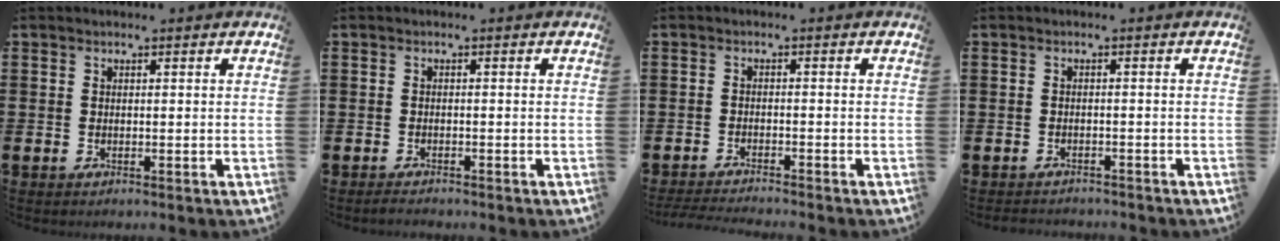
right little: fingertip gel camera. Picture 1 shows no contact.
{"total": 0.7, "force": [-0.7, 0.2, 0.2], "torque": [-0.005, -0.002, -0.015]}
{"total": 1.8, "force": [-1.8, -0.2, 0.3], "torque": [-0.003, 0.000, -0.036]}
{"total": 1.1, "force": [-1.1, 0.1, -0.2], "torque": [0.000, -0.002, -0.023]}